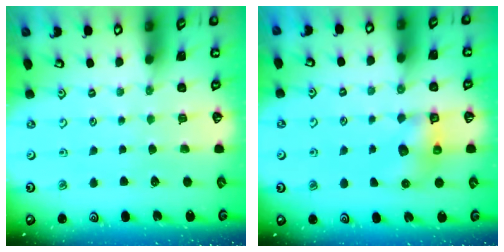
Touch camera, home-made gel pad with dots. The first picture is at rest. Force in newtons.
{"total": 6.8, "press": 6.8, "slide": 0.5}